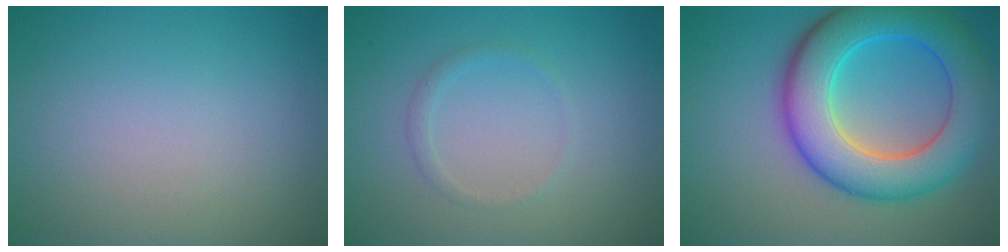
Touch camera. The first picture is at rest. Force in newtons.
{"total": 1.0, "press": 1.0, "slide": 0.1}
{"total": 9.6, "press": 9.6, "slide": 0.0}